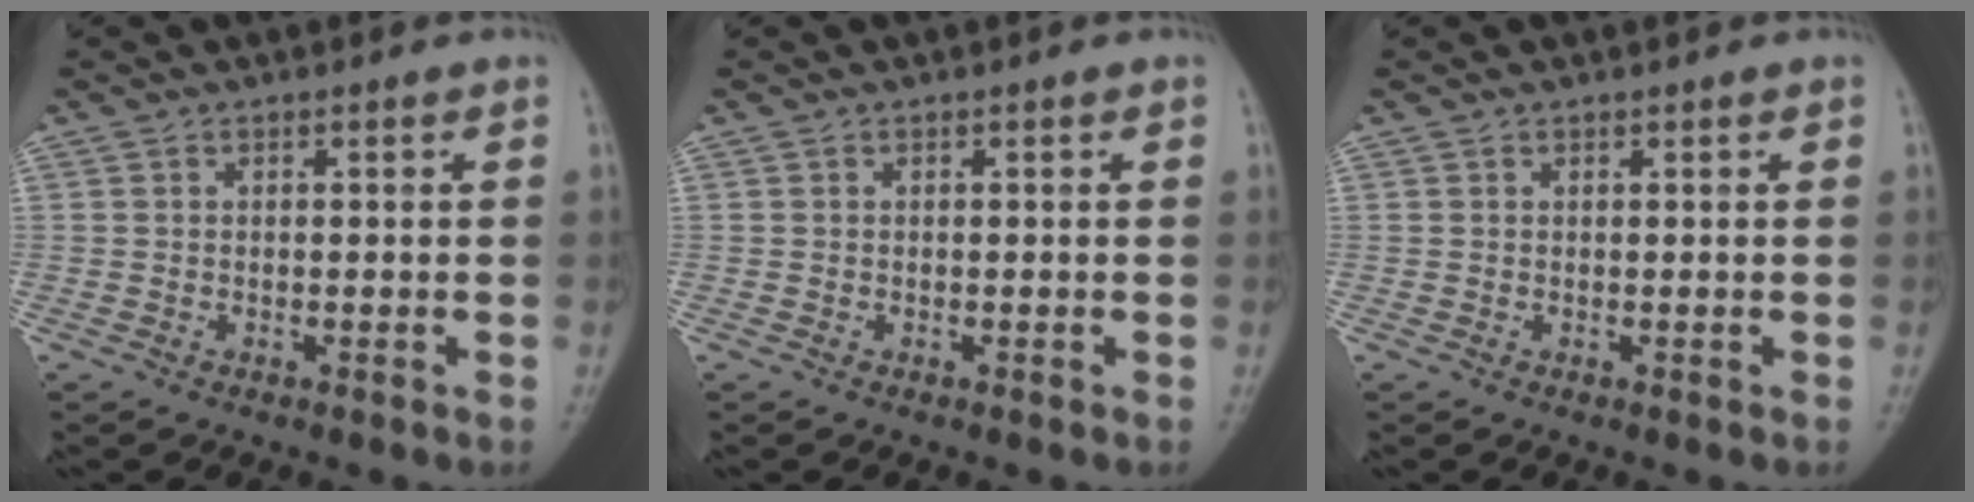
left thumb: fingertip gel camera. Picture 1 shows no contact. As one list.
[{"total": 0.0}, {"total": 0.0}]